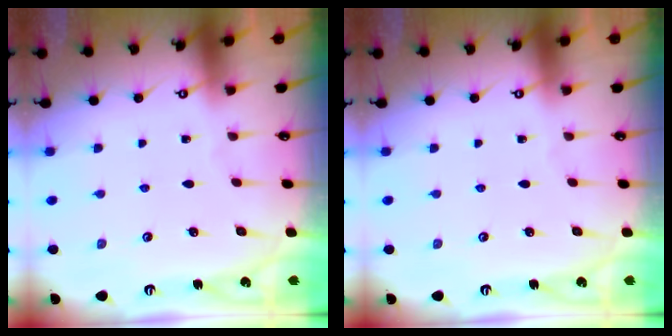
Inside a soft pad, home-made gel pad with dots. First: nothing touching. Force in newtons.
{"total": 0.0}